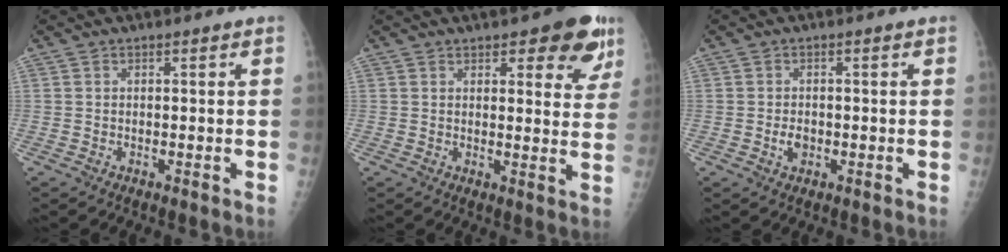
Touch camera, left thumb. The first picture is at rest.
{"total": 9.6, "force": [5.7, 3.8, 6.7], "torque": [-0.040, -0.023, 0.066]}
{"total": 2.5, "force": [-0.6, 1.7, 1.6], "torque": [-0.022, 0.003, -0.010]}